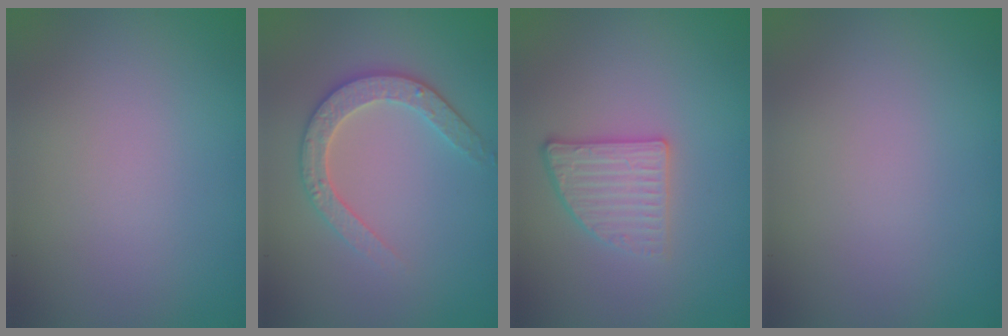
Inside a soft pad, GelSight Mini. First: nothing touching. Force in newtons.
{"total": 3.1, "press": 2.9, "slide": 1.2}
{"total": 2.6, "press": 2.3, "slide": 1.3}
{"total": 0.0}